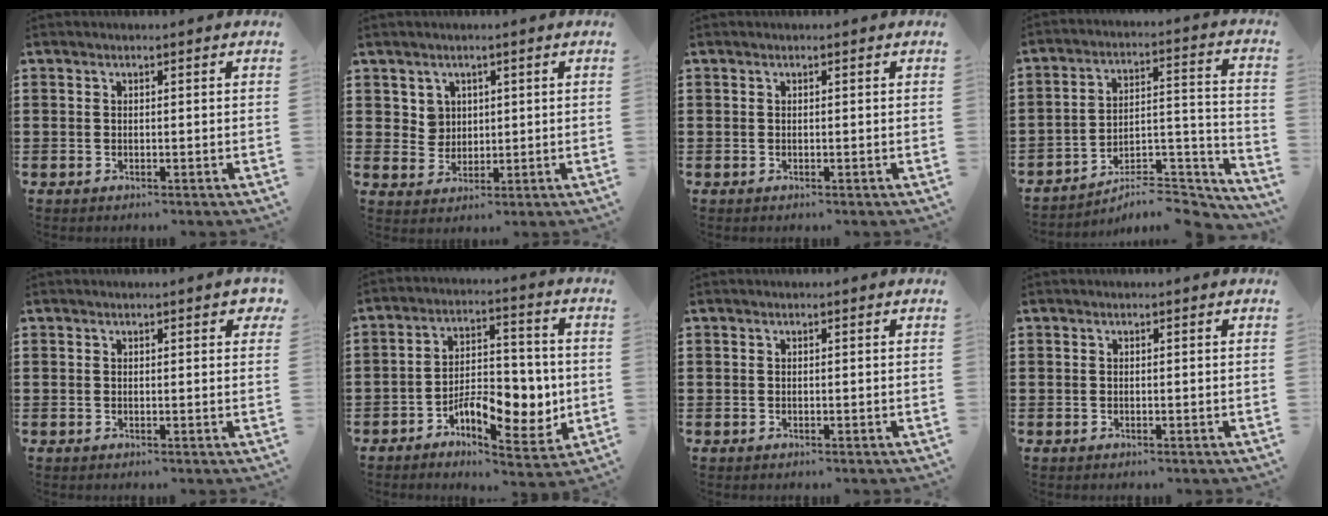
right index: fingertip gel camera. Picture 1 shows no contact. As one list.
[{"total": 3.4, "force": [1.5, 2.9, 0.7], "torque": [-0.029, 0.010, 0.029]}, {"total": 0.0}, {"total": 7.0, "force": [-6.1, 1.6, 2.9], "torque": [-0.038, 0.002, -0.118]}, {"total": 0.7, "force": [0.4, 0.4, 0.5], "torque": [-0.002, 0.001, 0.004]}, {"total": 9.8, "force": [-3.2, 5.2, 7.7], "torque": [-0.116, 0.007, -0.052]}, {"total": 0.0}, {"total": 0.0}]